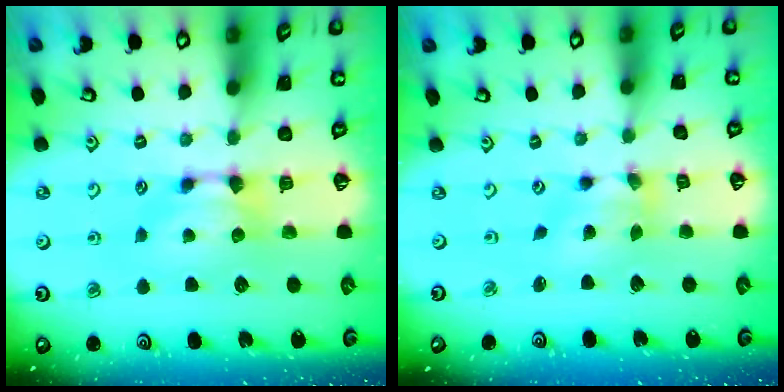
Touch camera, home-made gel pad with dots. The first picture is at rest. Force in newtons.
{"total": 2.4, "press": 1.6, "slide": 1.7}